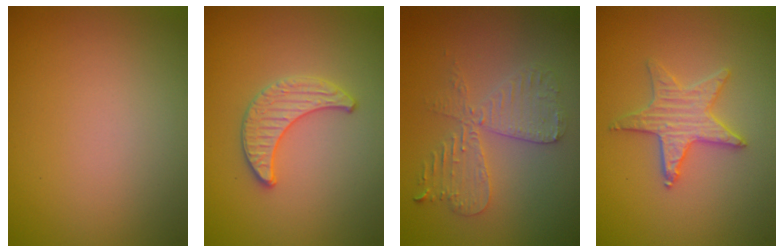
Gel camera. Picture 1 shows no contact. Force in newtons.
{"total": 2.0, "press": 2.0, "slide": 0.1}
{"total": 4.1, "press": 3.6, "slide": 2.0}
{"total": 3.1, "press": 3.1, "slide": 0.5}